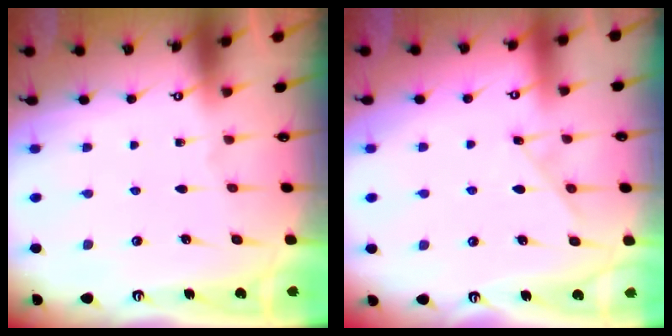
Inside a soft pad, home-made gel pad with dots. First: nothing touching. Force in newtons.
{"total": 5.0, "press": 4.9, "slide": 0.7}